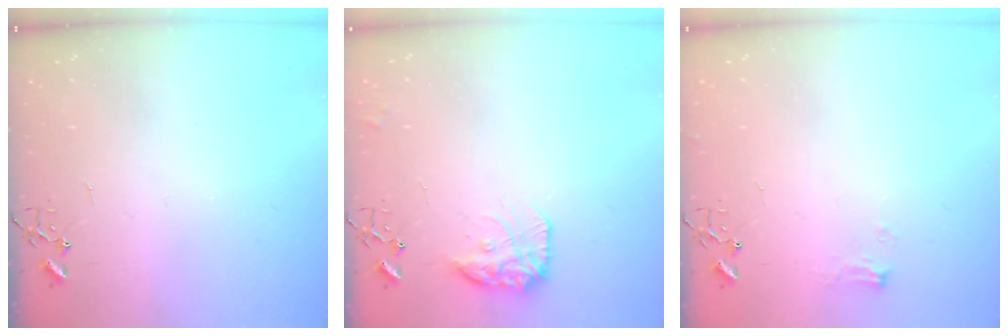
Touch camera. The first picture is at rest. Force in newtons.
{"total": 14.0, "press": 14.0, "slide": 1.0}
{"total": 6.8, "press": 6.8, "slide": 0.8}